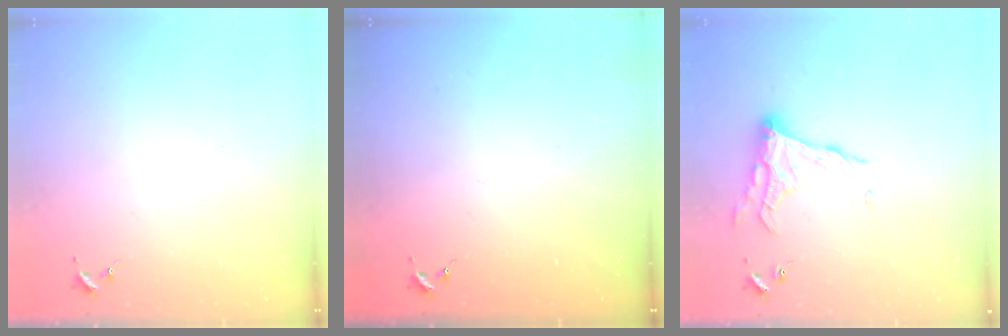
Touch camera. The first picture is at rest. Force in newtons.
{"total": 0.0}
{"total": 12.1, "press": 12.1, "slide": 0.3}